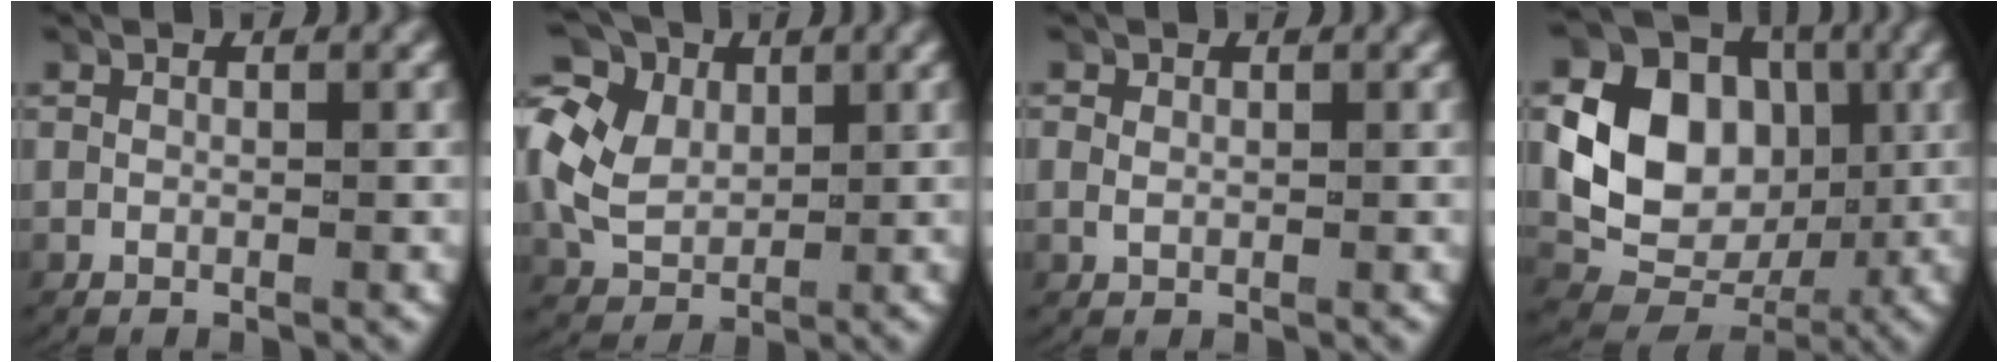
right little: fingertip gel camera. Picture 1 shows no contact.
{"total": 9.3, "force": [2.4, 7.7, 4.6], "torque": [-0.111, 0.000, 0.036]}
{"total": 0.7, "force": [0.3, 0.6, 0.4], "torque": [-0.014, -0.004, 0.010]}
{"total": 12.7, "force": [0.4, 10.2, 7.6], "torque": [-0.151, -0.032, 0.023]}